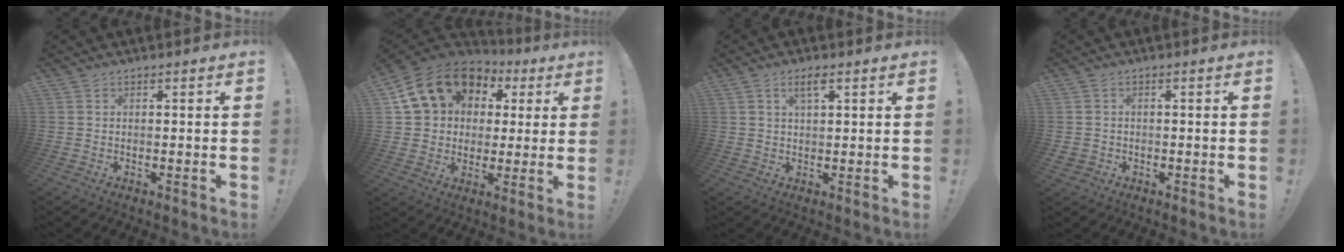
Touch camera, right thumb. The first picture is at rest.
{"total": 17.3, "force": [7.0, 13.6, 8.0], "torque": [-0.128, -0.023, 0.146]}
{"total": 3.9, "force": [1.9, 1.4, 3.1], "torque": [-0.042, -0.005, 0.028]}
{"total": 1.7, "force": [-0.4, 1.5, 0.7], "torque": [-0.010, 0.003, -0.006]}